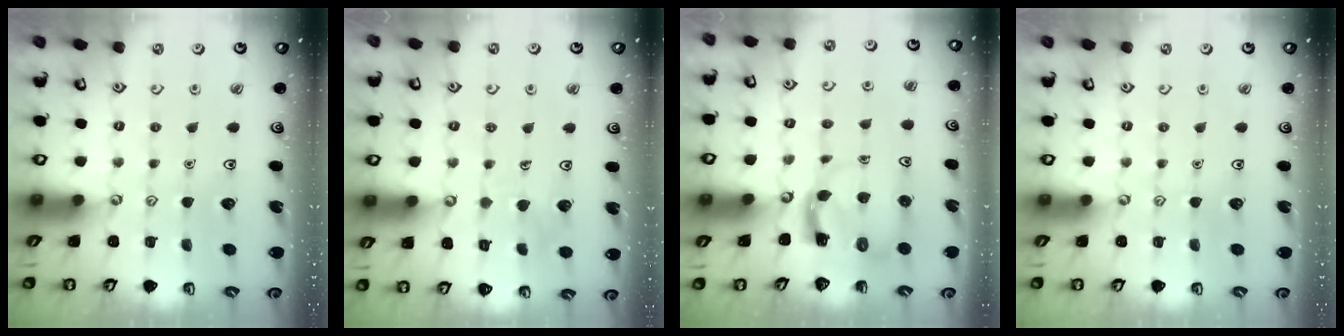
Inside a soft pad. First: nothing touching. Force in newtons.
{"total": 5.8, "press": 5.8, "slide": 0.4}
{"total": 3.7, "press": 3.7, "slide": 0.6}
{"total": 0.0}